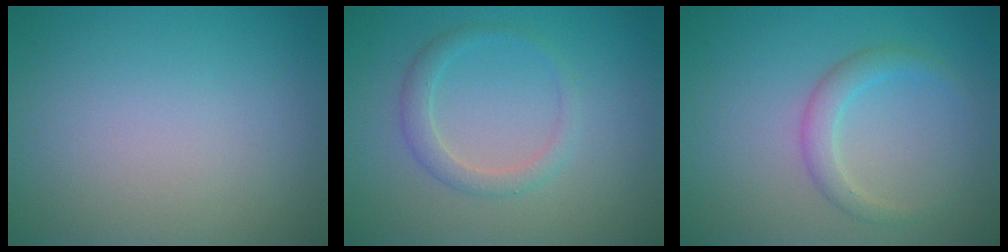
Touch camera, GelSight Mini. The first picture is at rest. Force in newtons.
{"total": 1.9, "press": 1.9, "slide": 0.2}
{"total": 2.1, "press": 2.1, "slide": 0.1}